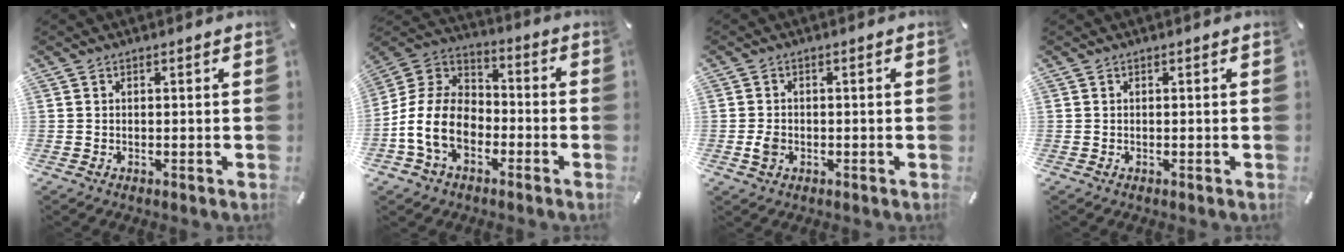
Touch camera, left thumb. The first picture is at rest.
{"total": 13.0, "force": [-5.3, 9.2, 7.6], "torque": [-0.179, 0.021, -0.100]}
{"total": 2.7, "force": [-0.7, 2.1, 1.6], "torque": [-0.035, 0.002, -0.014]}
{"total": 0.0}